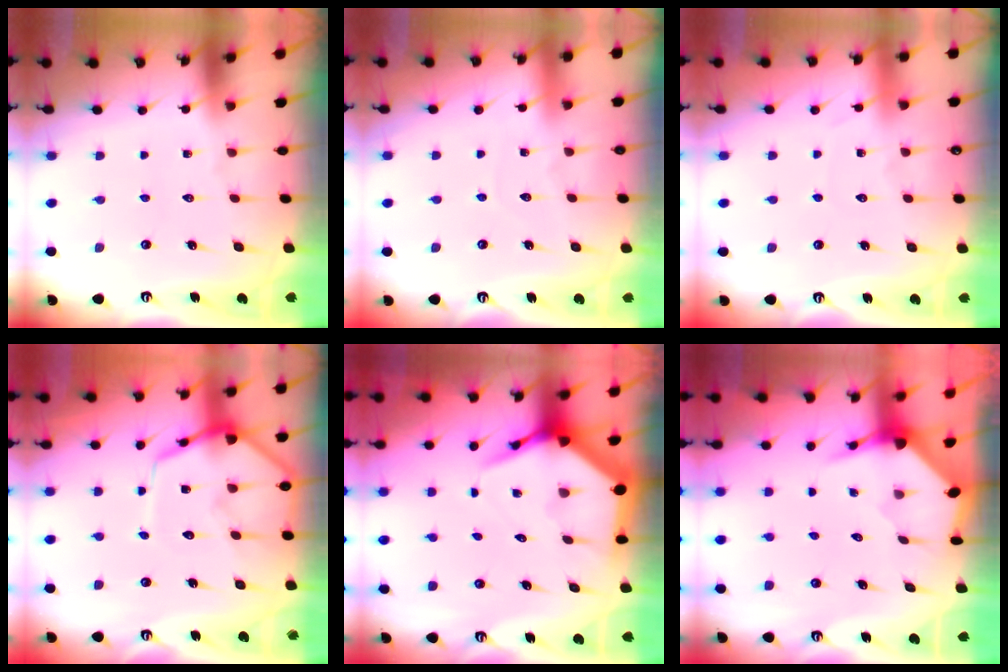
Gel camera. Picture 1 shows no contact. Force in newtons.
{"total": 3.5, "press": 3.5, "slide": 0.3}
{"total": 3.6, "press": 3.6, "slide": 0.5}
{"total": 10.6, "press": 10.6, "slide": 1.0}
{"total": 6.3, "press": 6.3, "slide": 0.7}
{"total": 3.7, "press": 3.6, "slide": 0.4}